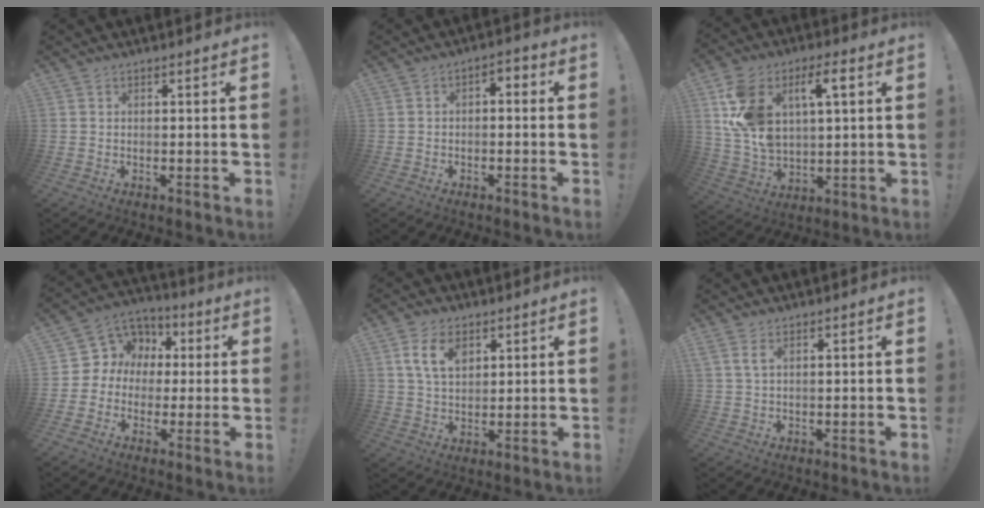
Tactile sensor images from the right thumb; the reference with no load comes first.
{"total": 3.1, "force": [-2.2, 1.5, 1.6], "torque": [-0.027, 0.016, -0.041]}
{"total": 14.9, "force": [5.8, 8.6, 10.7], "torque": [-0.218, -0.008, 0.103]}
{"total": 8.2, "force": [0.2, 7.9, 2.3], "torque": [-0.028, 0.000, 0.012]}
{"total": 9.2, "force": [4.3, 5.7, 5.8], "torque": [-0.101, -0.001, 0.083]}
{"total": 3.0, "force": [1.6, 0.9, 2.3], "torque": [-0.041, -0.002, 0.029]}